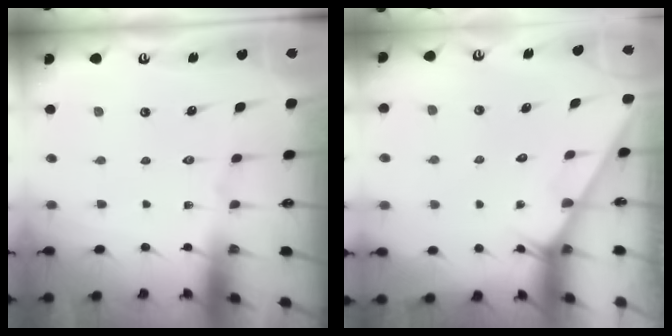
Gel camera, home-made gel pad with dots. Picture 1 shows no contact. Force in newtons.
{"total": 1.4, "press": 1.4, "slide": 0.1}